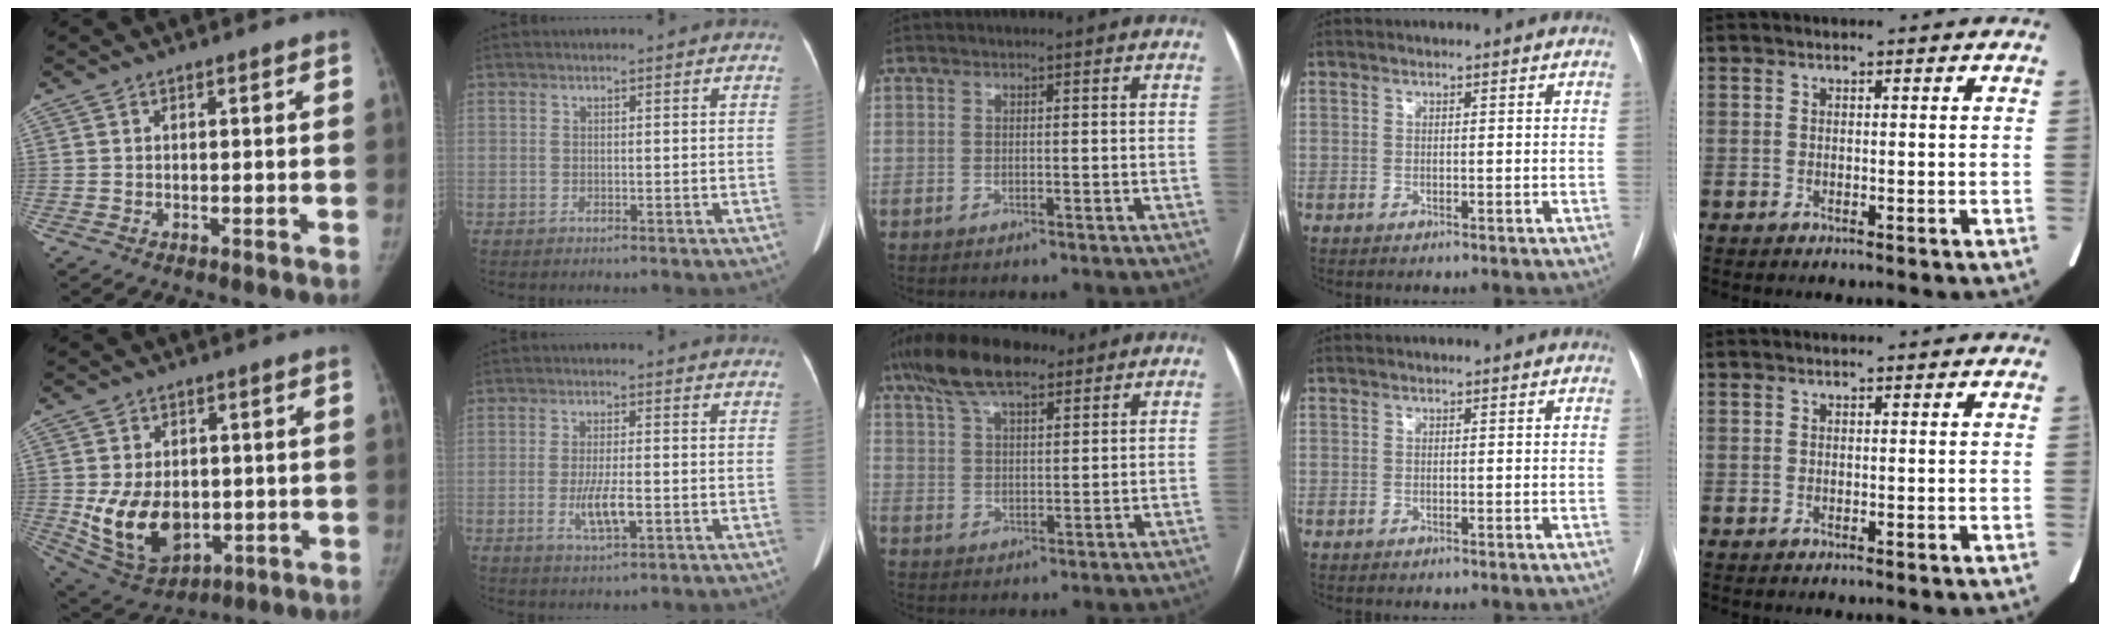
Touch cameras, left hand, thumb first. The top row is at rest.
{"thumb": {"total": 14.1, "force": [-1.3, 9.9, 9.9], "torque": [-0.144, -0.009, 0.007]}, "index": {"total": 4.8, "force": [-1.2, 0.9, 4.6], "torque": [-0.094, -0.008, -0.018]}, "middle": {"total": 11.4, "force": [8.1, 3.9, 7.1], "torque": [-0.145, 0.033, 0.145]}}